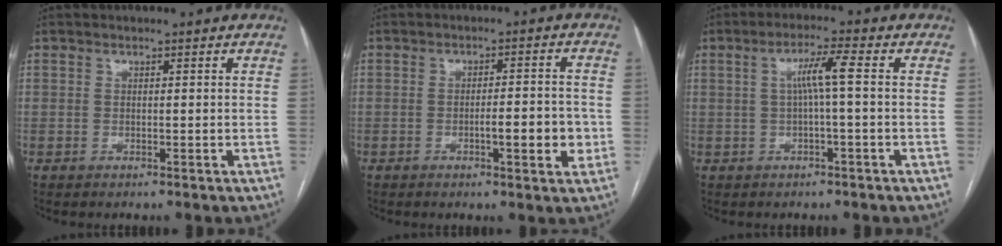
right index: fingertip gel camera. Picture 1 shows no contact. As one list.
[{"total": 5.8, "force": [-1.6, 1.2, 5.4], "torque": [-0.076, 0.003, -0.019]}, {"total": 4.6, "force": [0.3, -0.4, 4.6], "torque": [-0.081, 0.013, 0.009]}]